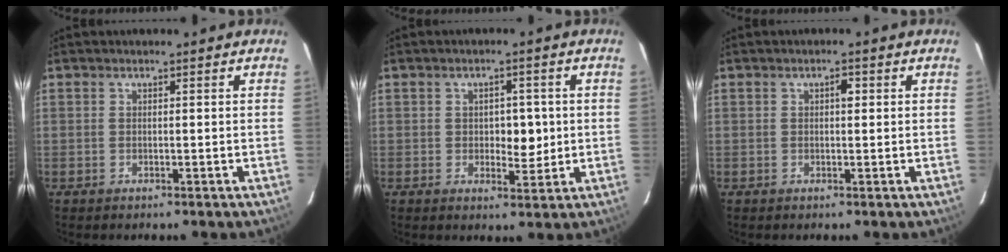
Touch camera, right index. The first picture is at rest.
{"total": 4.3, "force": [0.1, 2.4, 3.5], "torque": [-0.042, 0.001, 0.007]}
{"total": 1.3, "force": [0.3, 0.5, 1.2], "torque": [-0.019, 0.003, 0.003]}